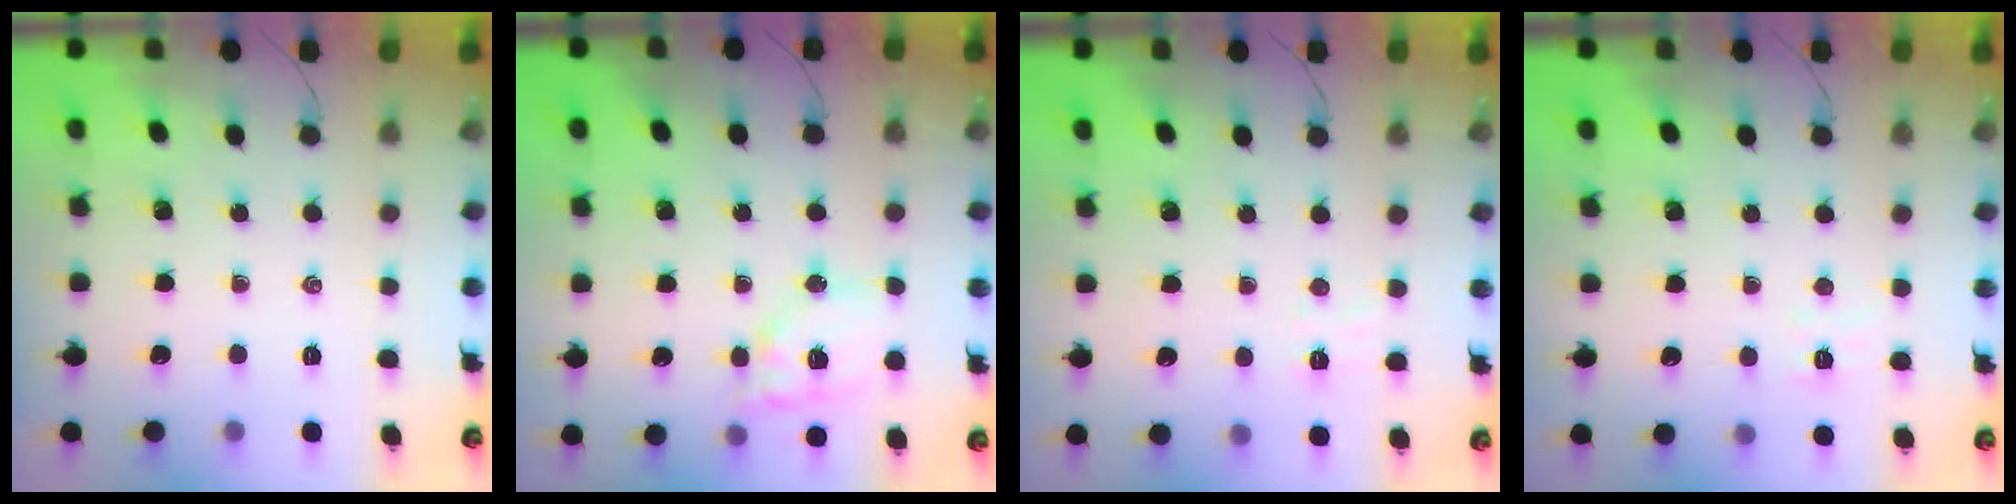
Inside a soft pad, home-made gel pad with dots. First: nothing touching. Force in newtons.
{"total": 12.4, "press": 12.2, "slide": 2.1}
{"total": 3.2, "press": 3.1, "slide": 0.8}
{"total": 2.7, "press": 2.5, "slide": 0.8}